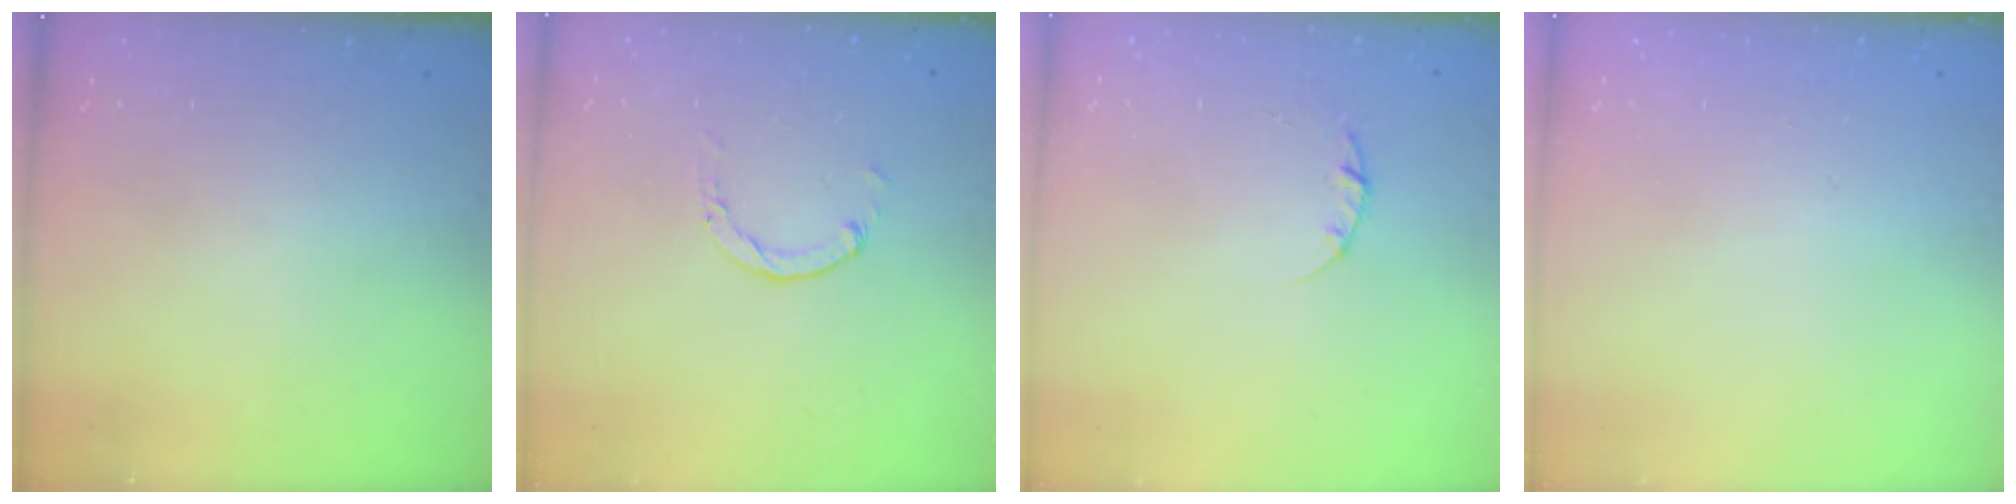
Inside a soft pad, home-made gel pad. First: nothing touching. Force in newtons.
{"total": 1.5, "press": 1.5, "slide": 0.2}
{"total": 3.2, "press": 3.1, "slide": 0.4}
{"total": 2.6, "press": 2.6, "slide": 0.2}